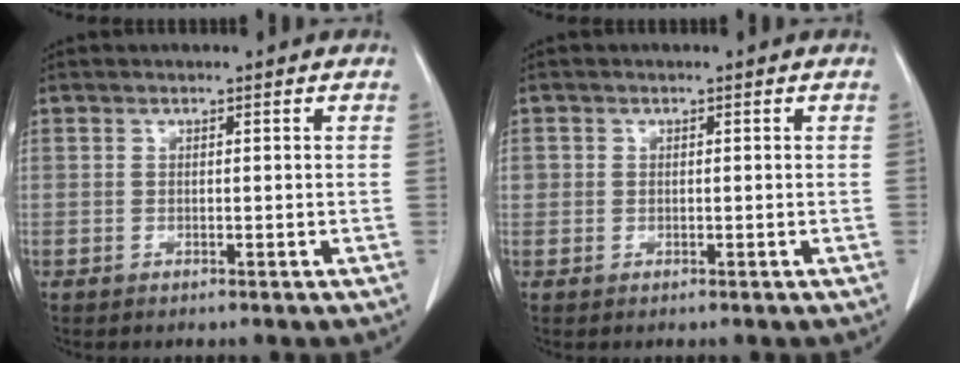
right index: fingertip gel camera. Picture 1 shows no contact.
{"total": 1.2, "force": [0.2, 1.2, 0.2], "torque": [0.008, 0.008, 0.004]}